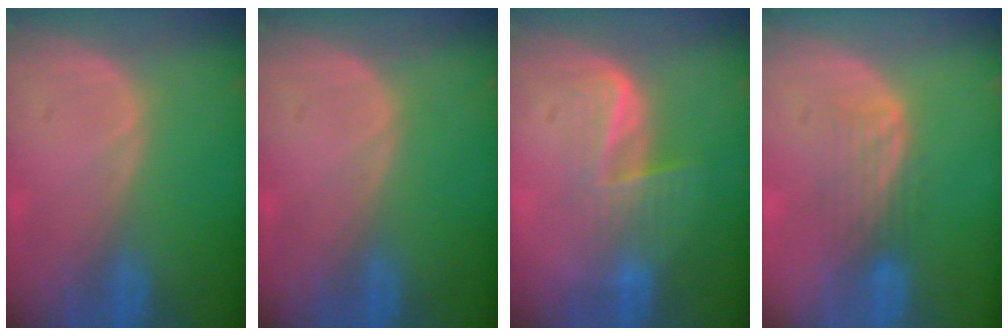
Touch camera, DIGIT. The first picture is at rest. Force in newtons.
{"total": 0.0}
{"total": 5.9, "press": 5.3, "slide": 2.6}
{"total": 4.3, "press": 3.7, "slide": 2.2}